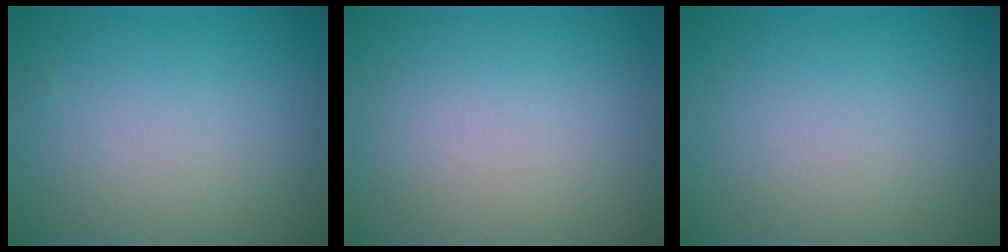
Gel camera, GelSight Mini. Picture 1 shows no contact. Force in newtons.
{"total": 0.0}
{"total": 0.0}